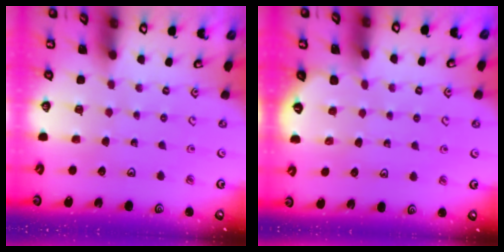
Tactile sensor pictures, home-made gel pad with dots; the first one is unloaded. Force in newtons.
{"total": 2.3, "press": 2.3, "slide": 0.1}